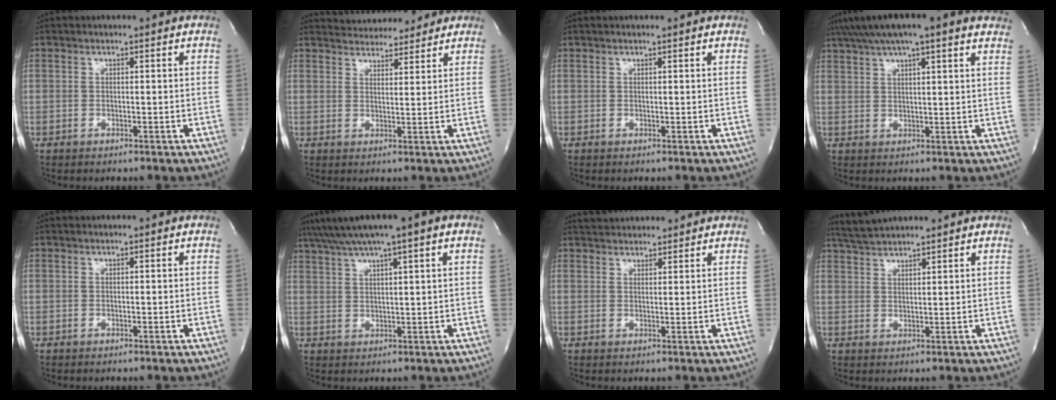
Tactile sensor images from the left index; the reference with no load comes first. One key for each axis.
{"total": 8.4, "fx": 7.9, "fy": 2.3, "fz": 1.7, "tx": -0.024, "ty": 0.014, "tz": 0.108}
{"total": 0.7, "fx": 0.6, "fy": 0.0, "fz": 0.4, "tx": -0.006, "ty": 0.010, "tz": 0.011}
{"total": 15.6, "fx": 11.9, "fy": 2.2, "fz": 9.9, "tx": -0.170, "ty": 0.053, "tz": 0.165}
{"total": 0.0}
{"total": 10.4, "fx": 7.2, "fy": 0.2, "fz": 7.5, "tx": -0.132, "ty": 0.042, "tz": 0.109}
{"total": 6.4, "fx": 6.1, "fy": 1.5, "fz": 1.3, "tx": -0.019, "ty": 0.033, "tz": 0.089}
{"total": 5.7, "fx": 5.4, "fy": -0.2, "fz": 1.7, "tx": -0.039, "ty": 0.026, "tz": 0.104}